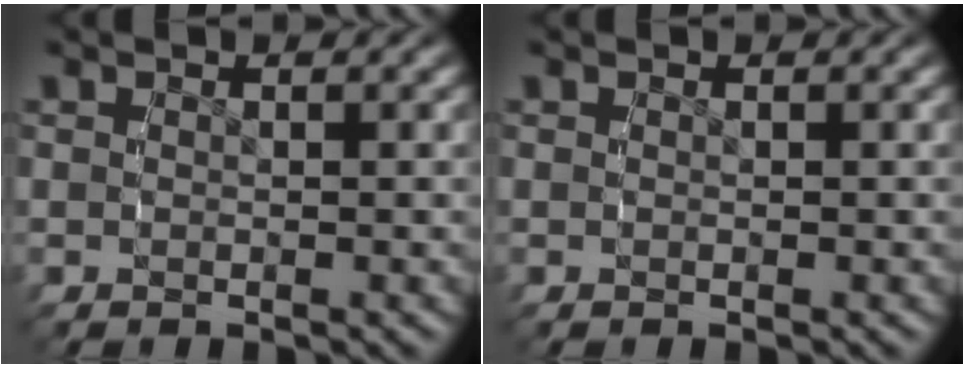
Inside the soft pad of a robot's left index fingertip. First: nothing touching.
{"total": 0.0}